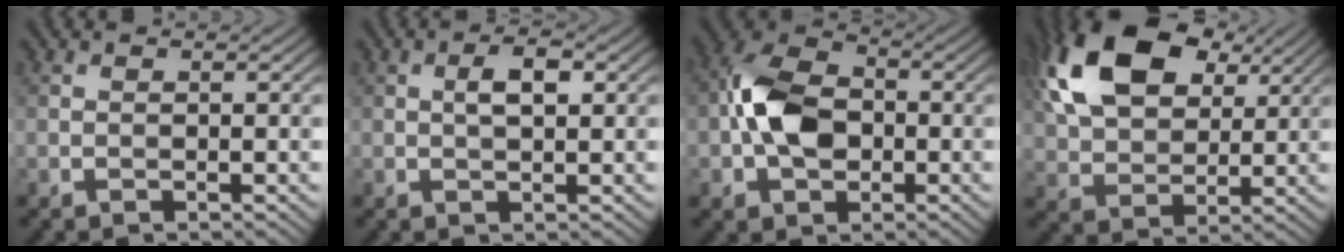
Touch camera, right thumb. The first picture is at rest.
{"total": 2.8, "force": [0.5, 1.0, 2.6], "torque": [-0.047, 0.006, 0.008]}
{"total": 8.7, "force": [-1.1, 6.0, 6.2], "torque": [-0.135, 0.011, -0.031]}
{"total": 16.3, "force": [6.7, 9.9, 11.0], "torque": [-0.257, 0.028, 0.128]}